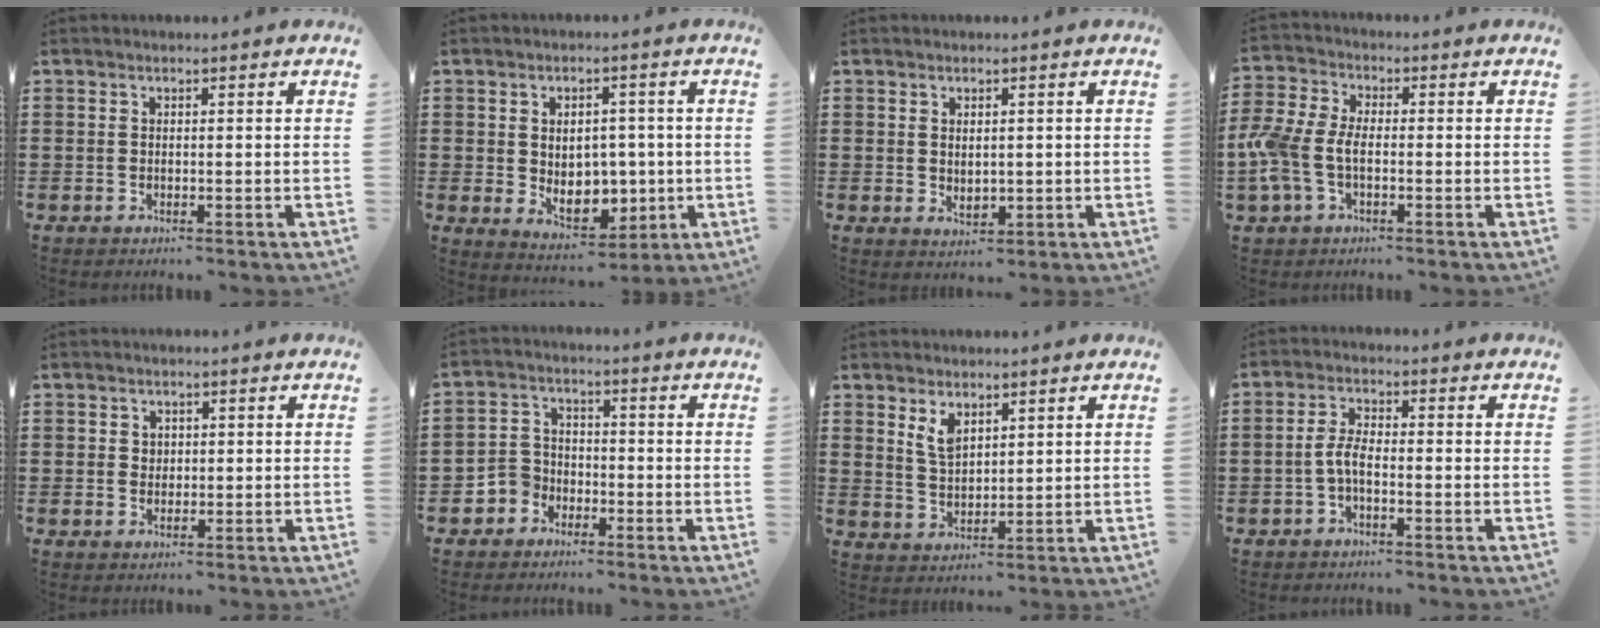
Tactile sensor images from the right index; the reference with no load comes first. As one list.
[{"total": 6.8, "force": [-0.6, 5.2, 4.4], "torque": [-0.055, 0.003, -0.013]}, {"total": 1.7, "force": [0.5, 1.1, 1.2], "torque": [-0.016, 0.000, 0.007]}, {"total": 6.2, "force": [-1.6, 3.7, 4.8], "torque": [-0.134, -0.006, -0.042]}, {"total": 1.4, "force": [0.3, 1.3, 0.3], "torque": [-0.013, 0.005, 0.007]}, {"total": 3.6, "force": [-2.2, 2.8, 0.5], "torque": [-0.031, 0.000, -0.049]}, {"total": 4.0, "force": [2.5, 2.0, 2.3], "torque": [-0.053, 0.006, 0.047]}, {"total": 3.7, "force": [-1.2, 1.3, 3.2], "torque": [-0.080, -0.002, -0.028]}]